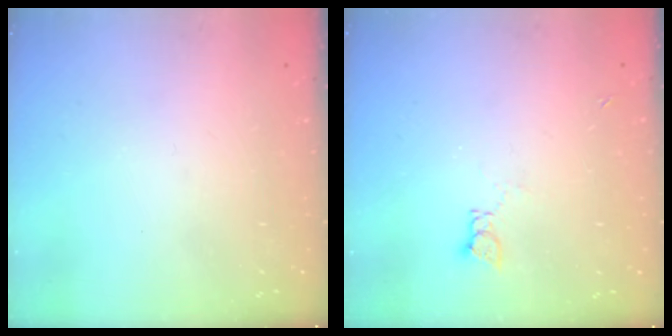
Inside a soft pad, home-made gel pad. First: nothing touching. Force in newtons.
{"total": 2.0, "press": 2.0, "slide": 0.2}